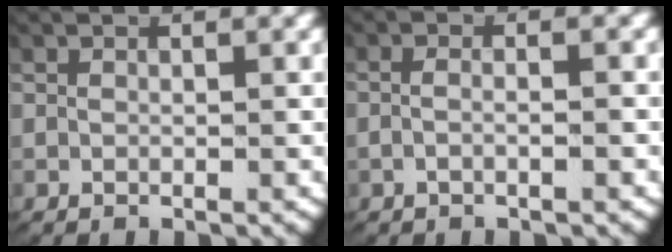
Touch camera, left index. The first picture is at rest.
{"total": 1.5, "force": [-0.6, 0.2, 1.4], "torque": [-0.034, -0.003, -0.011]}